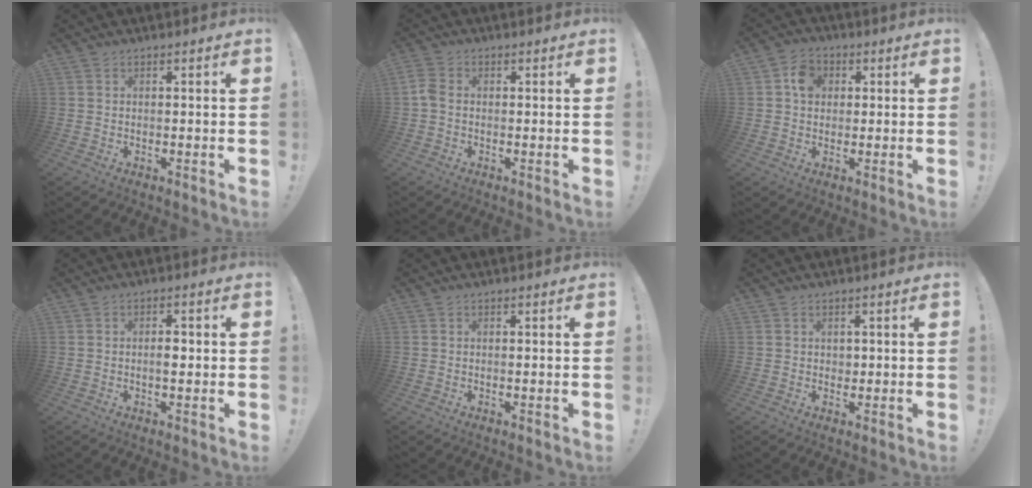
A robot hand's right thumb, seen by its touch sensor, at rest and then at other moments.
{"total": 4.0, "force": [-0.2, 2.7, 2.9], "torque": [-0.072, 0.010, -0.003]}
{"total": 6.0, "force": [1.4, 4.9, 3.3], "torque": [-0.042, 0.004, 0.024]}
{"total": 3.0, "force": [-0.2, 1.5, 2.6], "torque": [-0.030, 0.001, -0.010]}
{"total": 0.0}
{"total": 1.5, "force": [0.5, 1.4, 0.1], "torque": [0.001, 0.001, 0.009]}